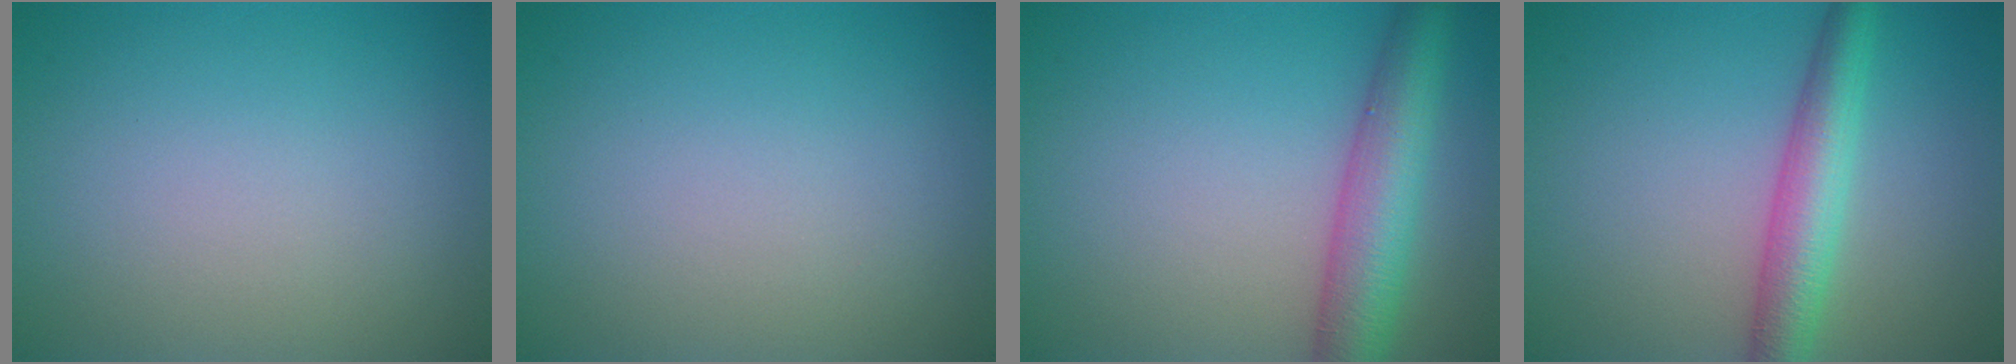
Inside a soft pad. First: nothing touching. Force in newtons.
{"total": 0.0}
{"total": 6.3, "press": 6.3, "slide": 0.2}
{"total": 4.7, "press": 4.7, "slide": 0.1}